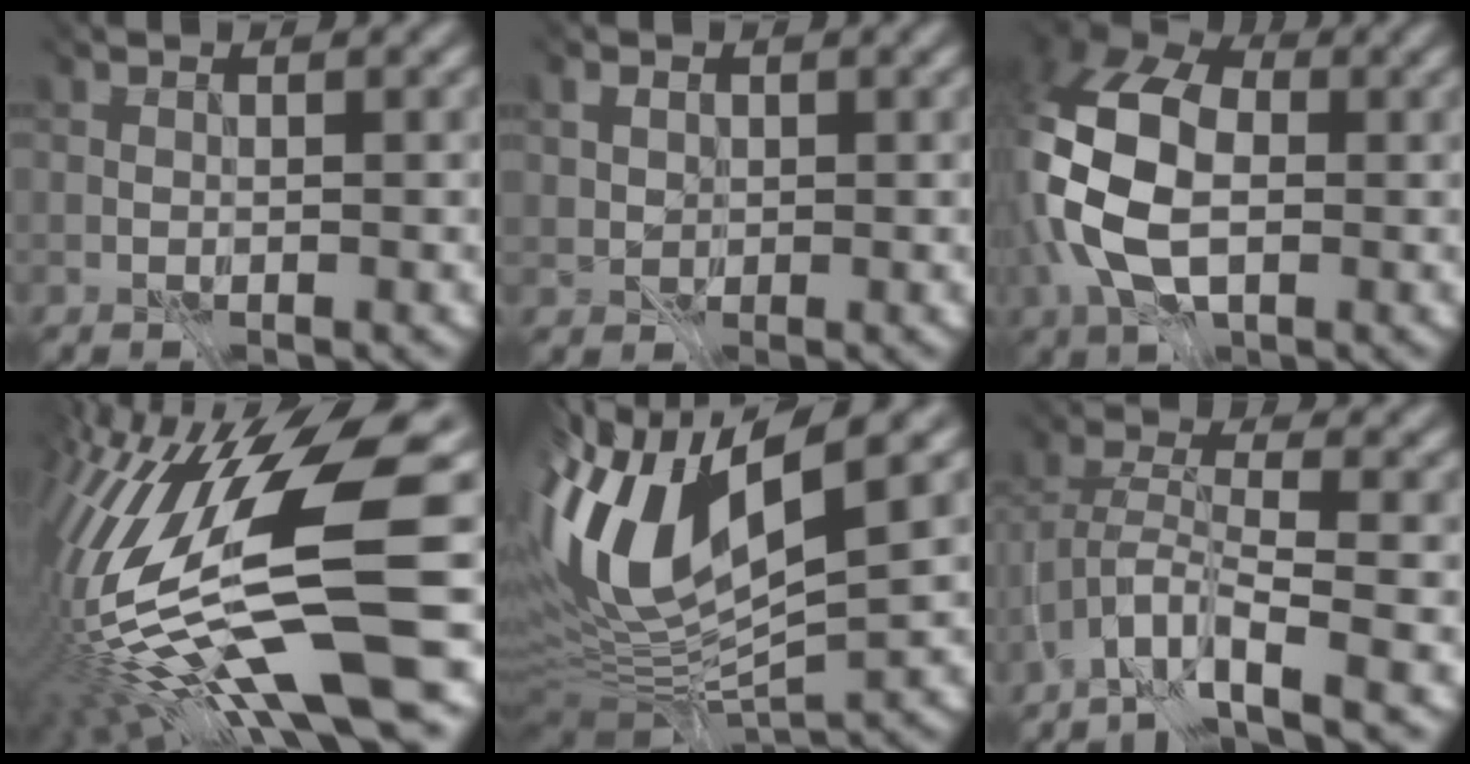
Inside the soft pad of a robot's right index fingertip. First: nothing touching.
{"total": 0.9, "force": [-0.1, 0.8, 0.2], "torque": [-0.029, -0.010, 0.021]}
{"total": 10.8, "force": [-2.4, 6.5, 8.3], "torque": [-0.205, -0.017, -0.024]}
{"total": 15.4, "force": [-4.8, 2.5, 14.5], "torque": [-0.301, -0.021, -0.058]}
{"total": 12.2, "force": [0.9, 3.9, 11.5], "torque": [-0.254, -0.006, 0.043]}
{"total": 5.8, "force": [-5.3, -0.4, 2.4], "torque": [-0.053, -0.011, -0.090]}